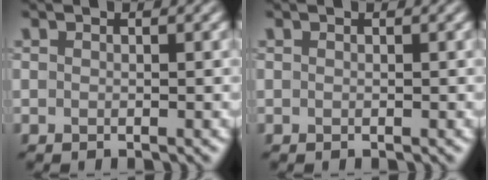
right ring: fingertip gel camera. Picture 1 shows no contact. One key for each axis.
{"total": 0.0}